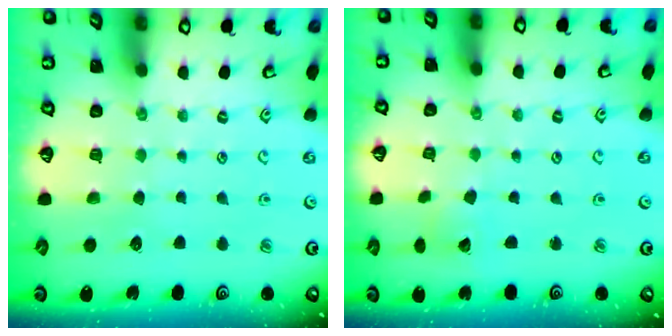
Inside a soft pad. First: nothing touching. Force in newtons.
{"total": 2.9, "press": 2.9, "slide": 0.2}